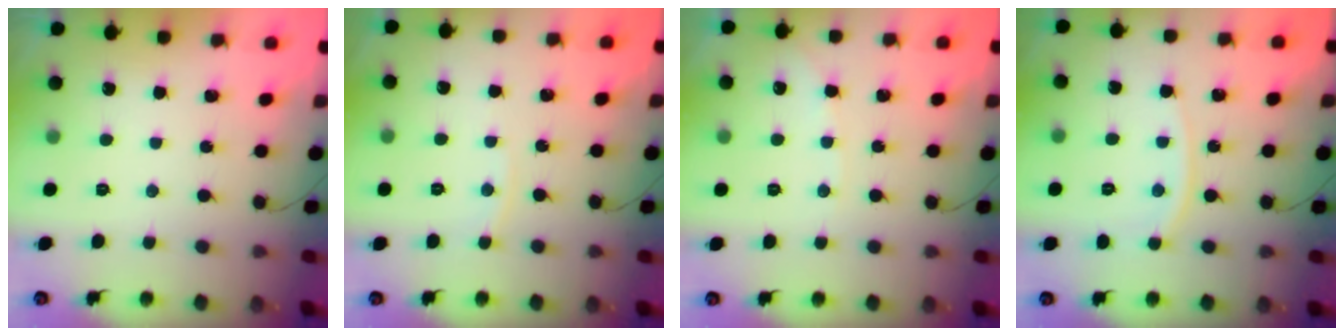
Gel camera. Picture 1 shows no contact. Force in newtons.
{"total": 2.8, "press": 2.8, "slide": 0.4}
{"total": 3.6, "press": 3.6, "slide": 0.4}
{"total": 6.1, "press": 6.0, "slide": 0.8}